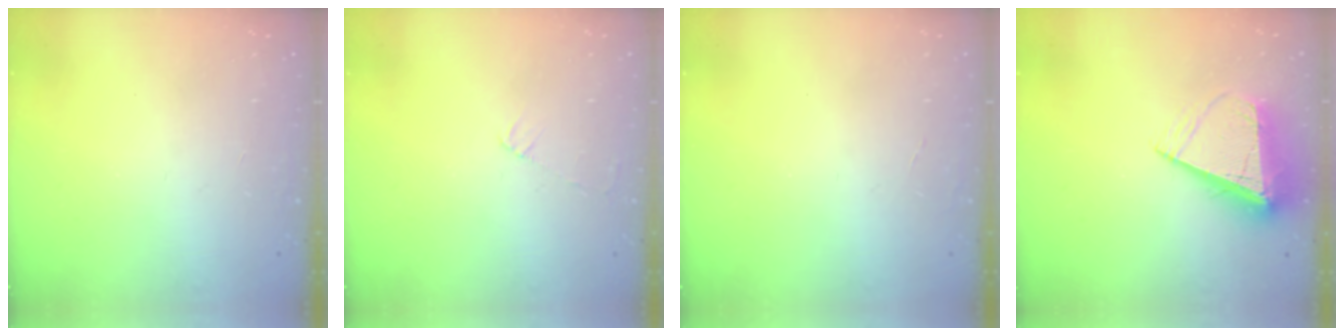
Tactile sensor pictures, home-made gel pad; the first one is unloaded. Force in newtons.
{"total": 3.1, "press": 3.0, "slide": 0.4}
{"total": 0.0}
{"total": 10.4, "press": 10.4, "slide": 0.6}